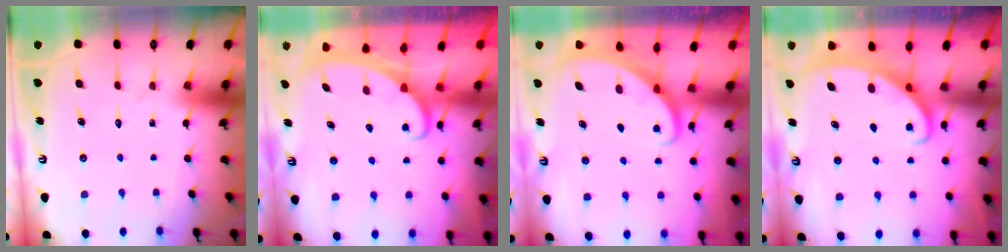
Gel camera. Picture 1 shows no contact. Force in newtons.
{"total": 2.3, "press": 2.3, "slide": 0.3}
{"total": 2.3, "press": 2.3, "slide": 0.1}
{"total": 2.4, "press": 2.4, "slide": 0.4}